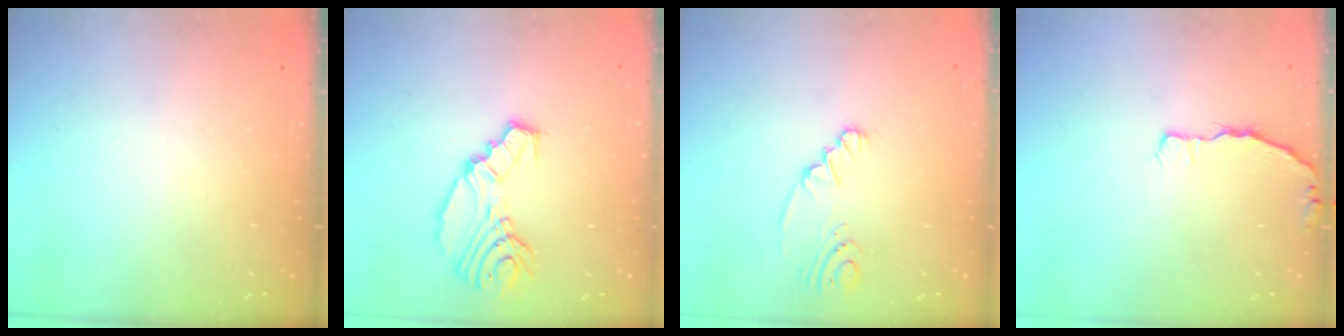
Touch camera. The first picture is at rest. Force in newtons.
{"total": 11.8, "press": 11.2, "slide": 3.6}
{"total": 2.6, "press": 2.4, "slide": 0.9}
{"total": 2.9, "press": 2.9, "slide": 0.5}